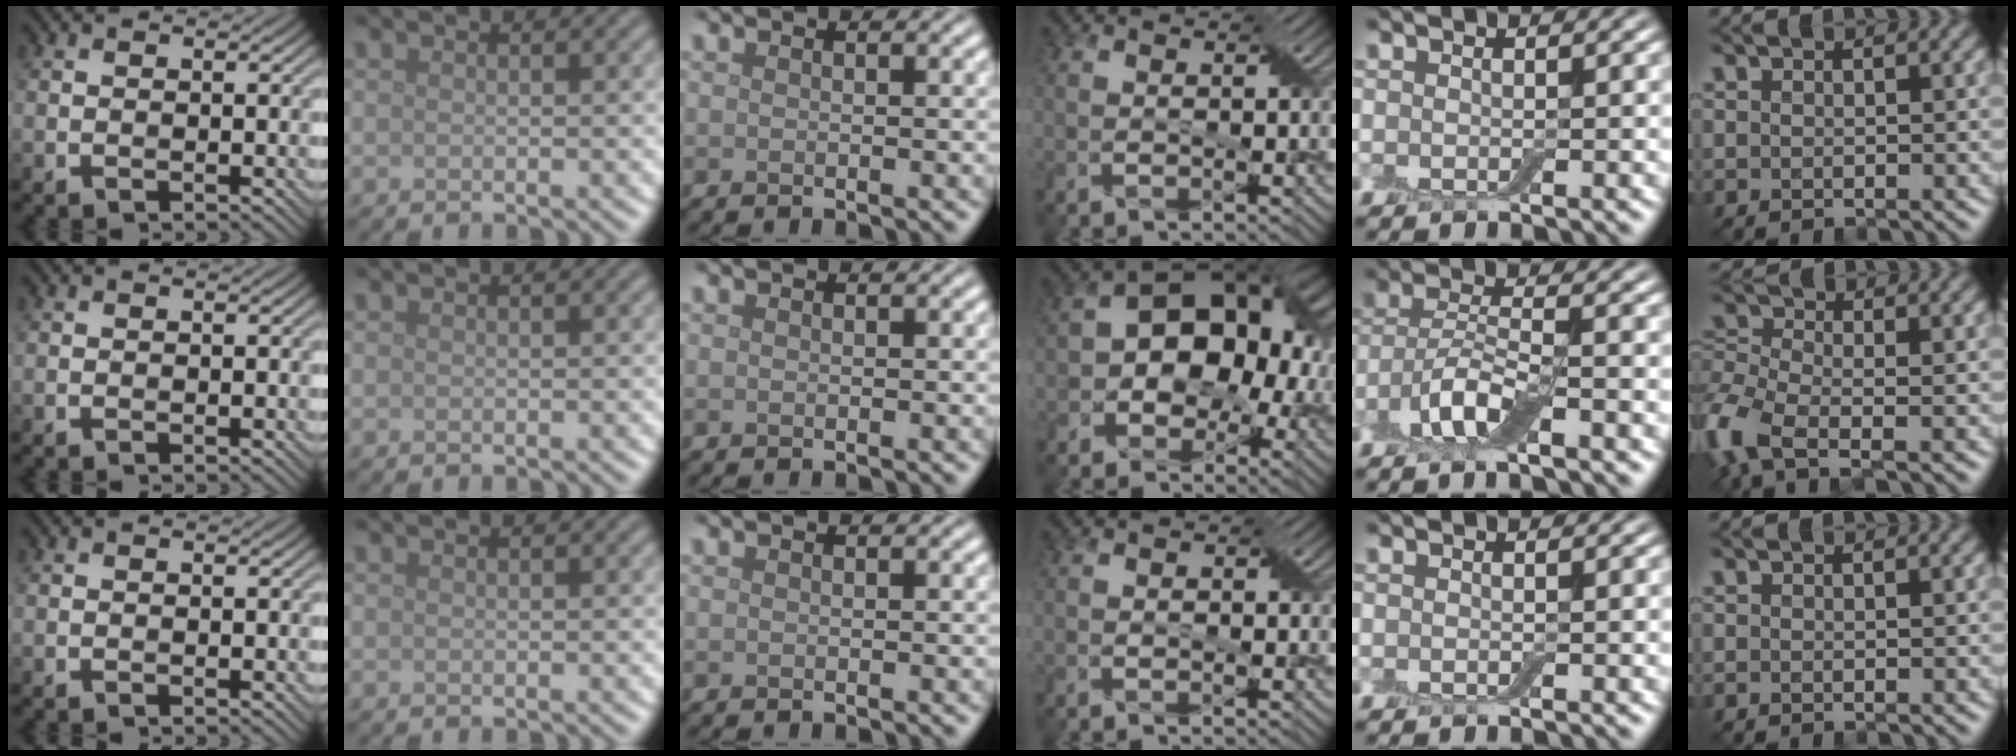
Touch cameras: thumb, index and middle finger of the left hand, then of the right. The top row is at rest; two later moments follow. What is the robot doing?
{"motion": "pour", "object": "bowl"}